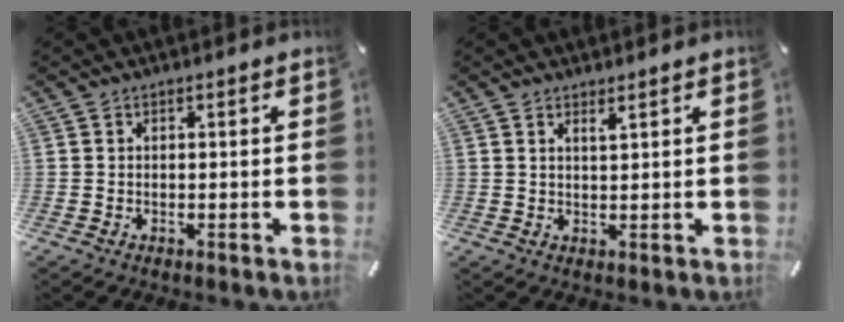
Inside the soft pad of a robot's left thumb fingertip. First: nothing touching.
{"total": 1.7, "force": [1.4, 0.1, 1.0], "torque": [-0.019, -0.001, 0.024]}